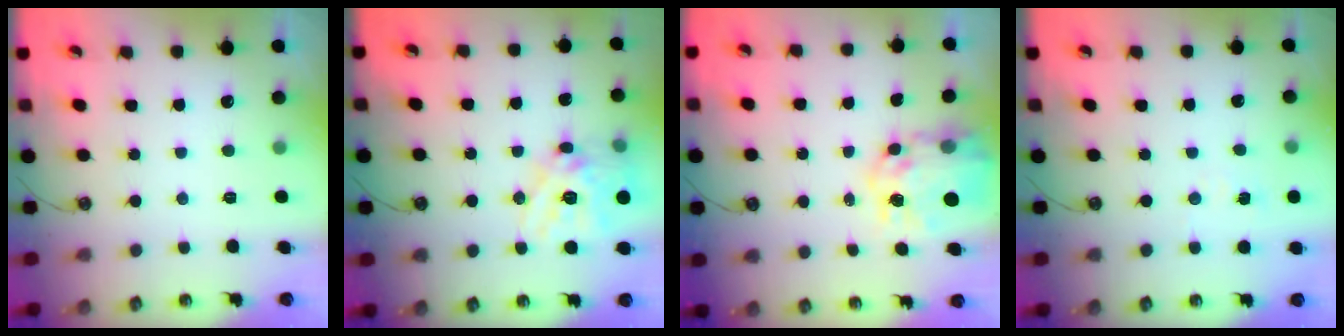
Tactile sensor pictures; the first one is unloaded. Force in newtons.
{"total": 18.5, "press": 18.3, "slide": 2.2}
{"total": 11.7, "press": 11.6, "slide": 1.0}
{"total": 4.4, "press": 4.4, "slide": 0.4}